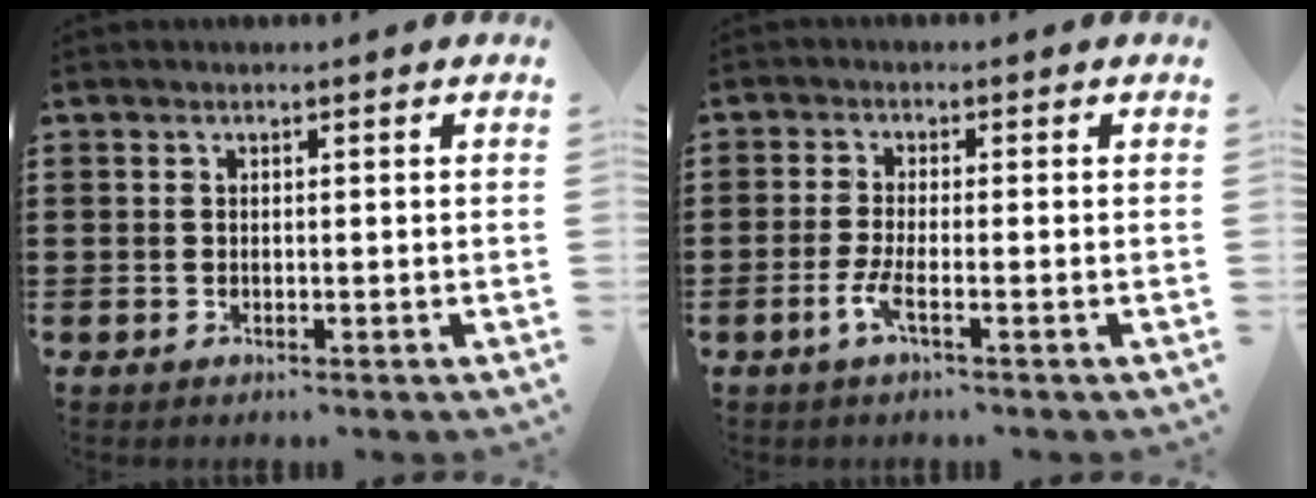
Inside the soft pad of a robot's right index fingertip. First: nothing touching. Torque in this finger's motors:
{"motor_torque": [1.29, 0.85, -0.03, -0.02]}